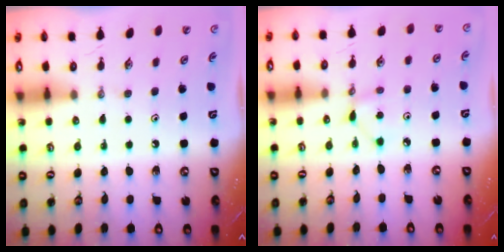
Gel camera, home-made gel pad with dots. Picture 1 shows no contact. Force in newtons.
{"total": 2.2, "press": 2.2, "slide": 0.1}